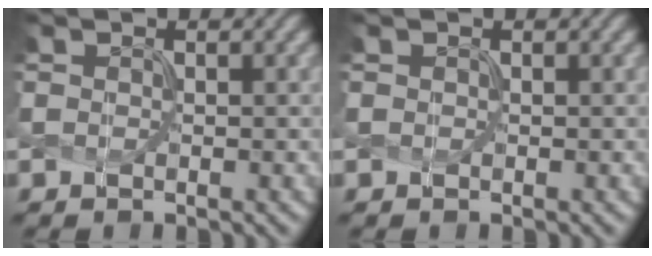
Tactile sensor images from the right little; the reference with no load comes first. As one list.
[{"total": 0.0}]